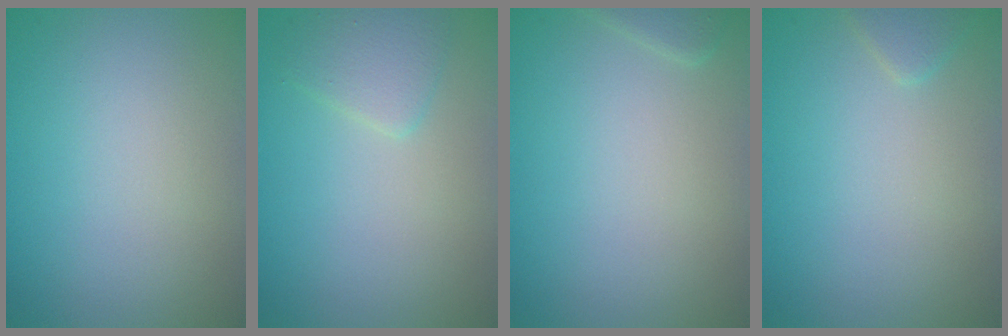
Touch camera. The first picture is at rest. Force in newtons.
{"total": 1.9, "press": 1.9, "slide": 0.1}
{"total": 1.2, "press": 1.2, "slide": 0.1}
{"total": 1.3, "press": 1.3, "slide": 0.1}